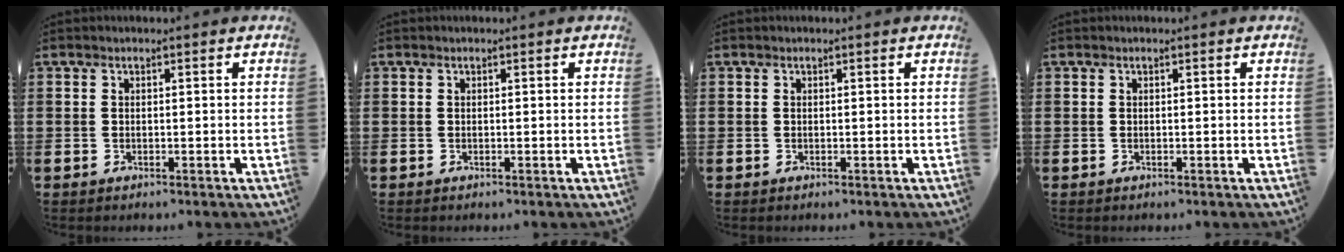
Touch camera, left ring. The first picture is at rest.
{"total": 0.0}
{"total": 0.0}
{"total": 0.0}